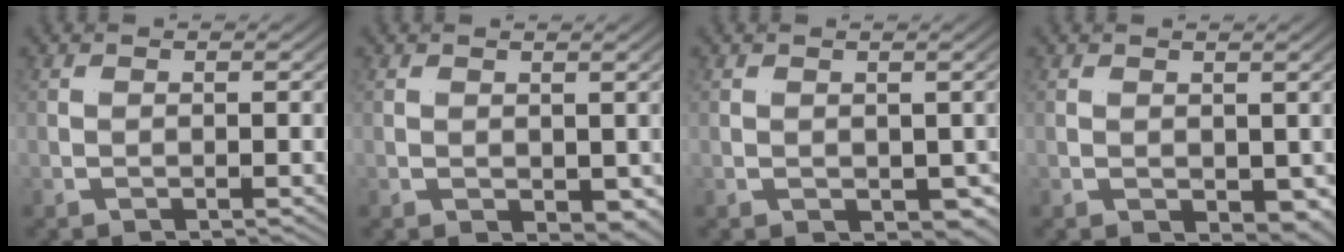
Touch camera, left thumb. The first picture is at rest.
{"total": 1.4, "force": [0.6, 0.5, 1.1], "torque": [-0.017, 0.003, 0.008]}
{"total": 2.9, "force": [-0.3, 1.9, 2.2], "torque": [-0.032, -0.009, 0.003]}
{"total": 1.7, "force": [0.5, 0.8, 1.4], "torque": [-0.021, 0.002, 0.008]}